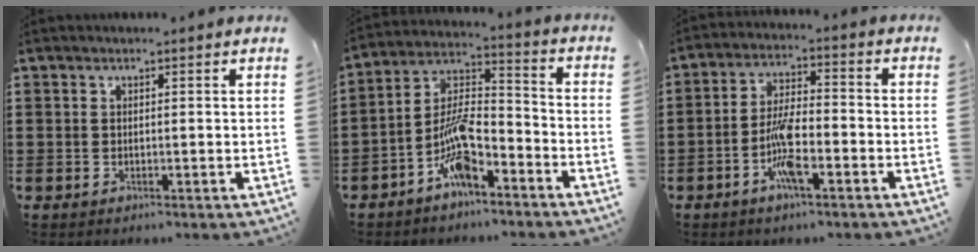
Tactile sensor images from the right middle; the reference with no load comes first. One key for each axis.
{"total": 9.4, "fx": -6.0, "fy": 2.7, "fz": 6.7, "tx": -0.156, "ty": -0.001, "tz": -0.121}
{"total": 7.1, "fx": -3.0, "fy": 1.9, "fz": 6.2, "tx": -0.143, "ty": -0.008, "tz": -0.064}